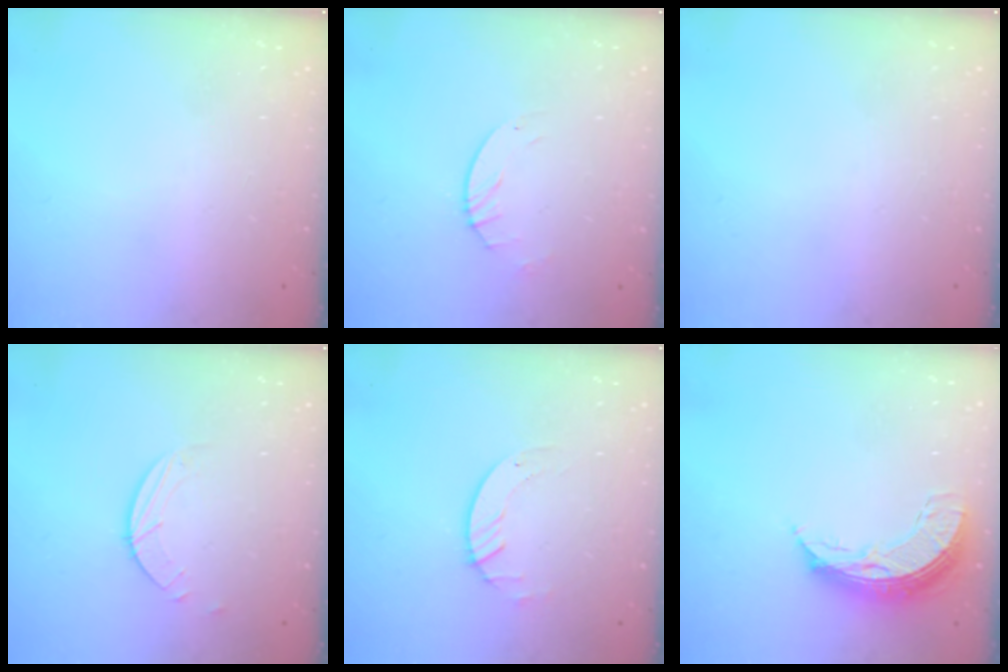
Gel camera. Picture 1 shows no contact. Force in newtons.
{"total": 2.8, "press": 2.8, "slide": 0.4}
{"total": 0.0}
{"total": 2.0, "press": 2.0, "slide": 0.2}
{"total": 2.7, "press": 2.7, "slide": 0.3}
{"total": 8.6, "press": 8.6, "slide": 0.7}